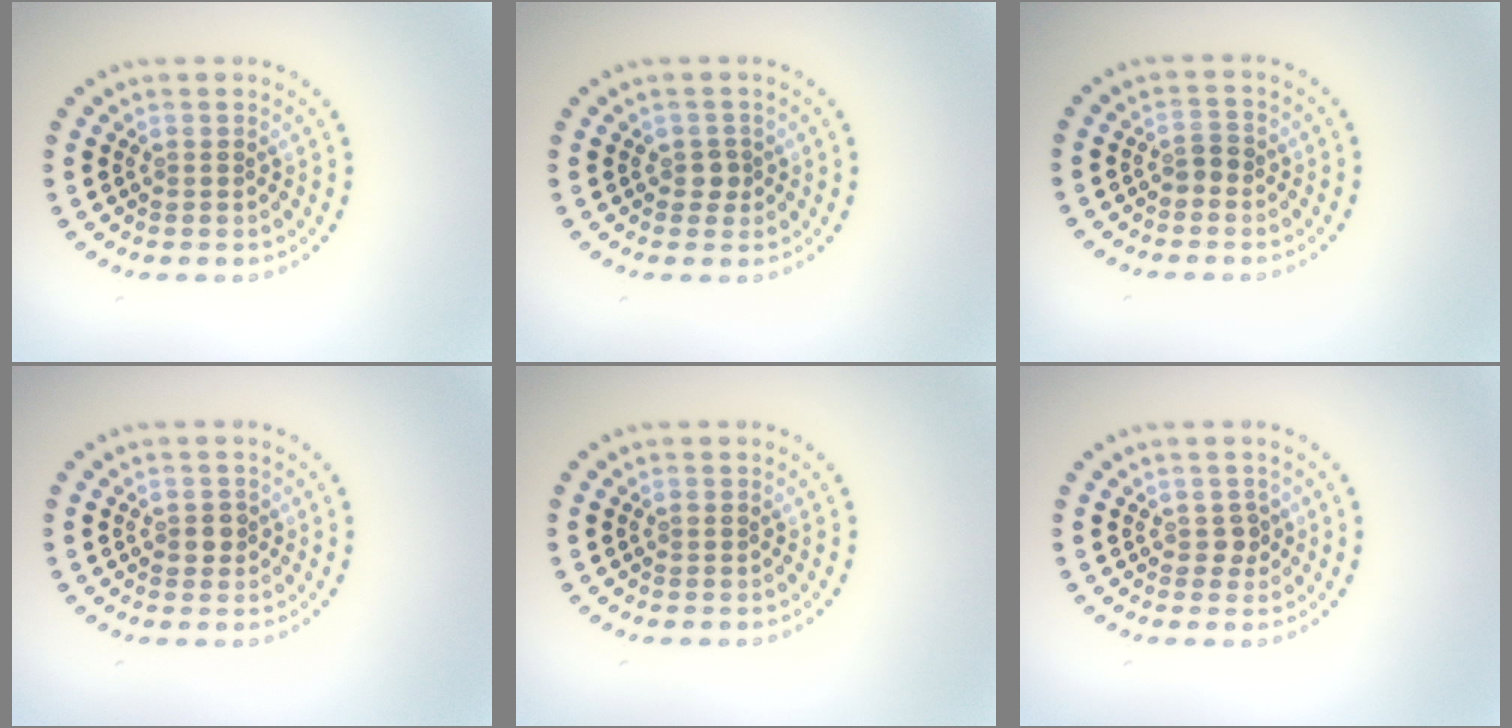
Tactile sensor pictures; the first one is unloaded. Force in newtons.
{"total": 1.3, "press": 1.1, "slide": 0.5}
{"total": 1.1, "press": 1.1, "slide": 0.4}
{"total": 1.2, "press": 1.1, "slide": 0.5}
{"total": 0.0}
{"total": 1.1, "press": 1.0, "slide": 0.6}